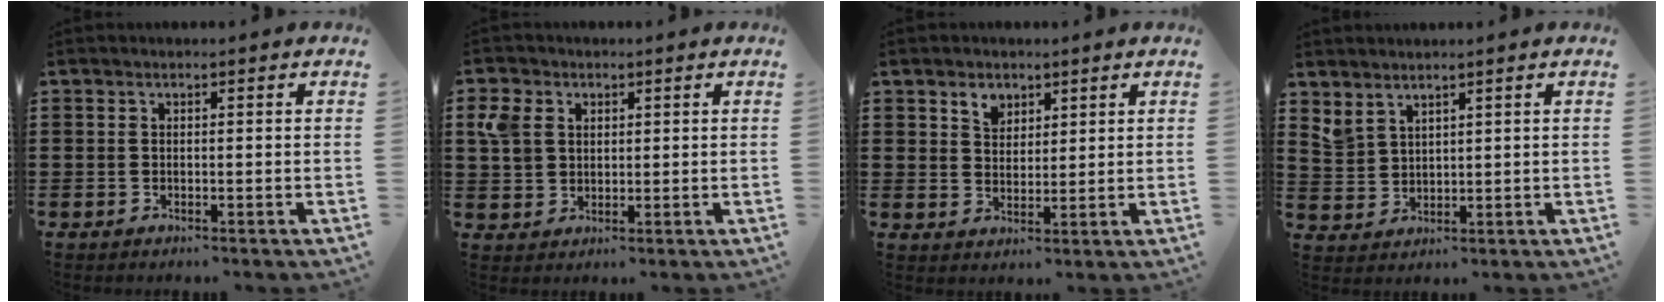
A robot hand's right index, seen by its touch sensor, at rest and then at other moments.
{"total": 4.7, "force": [1.9, 3.8, 2.1], "torque": [-0.064, 0.013, 0.034]}
{"total": 3.3, "force": [2.3, 2.2, 0.9], "torque": [-0.019, 0.004, 0.041]}
{"total": 2.8, "force": [2.5, 1.2, 0.3], "torque": [-0.015, 0.005, 0.050]}